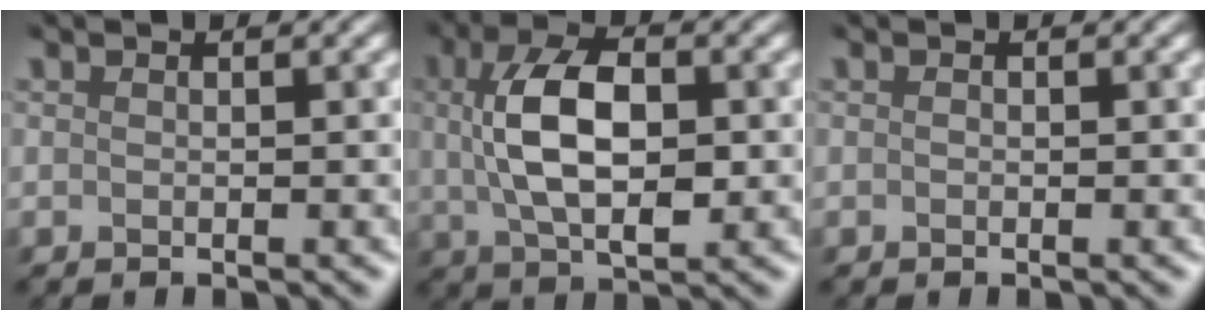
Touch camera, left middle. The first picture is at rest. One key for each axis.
{"total": 6.8, "fx": 1.3, "fy": 3.3, "fz": 5.9, "tx": -0.116, "ty": 0.010, "tz": 0.013}
{"total": 0.0}